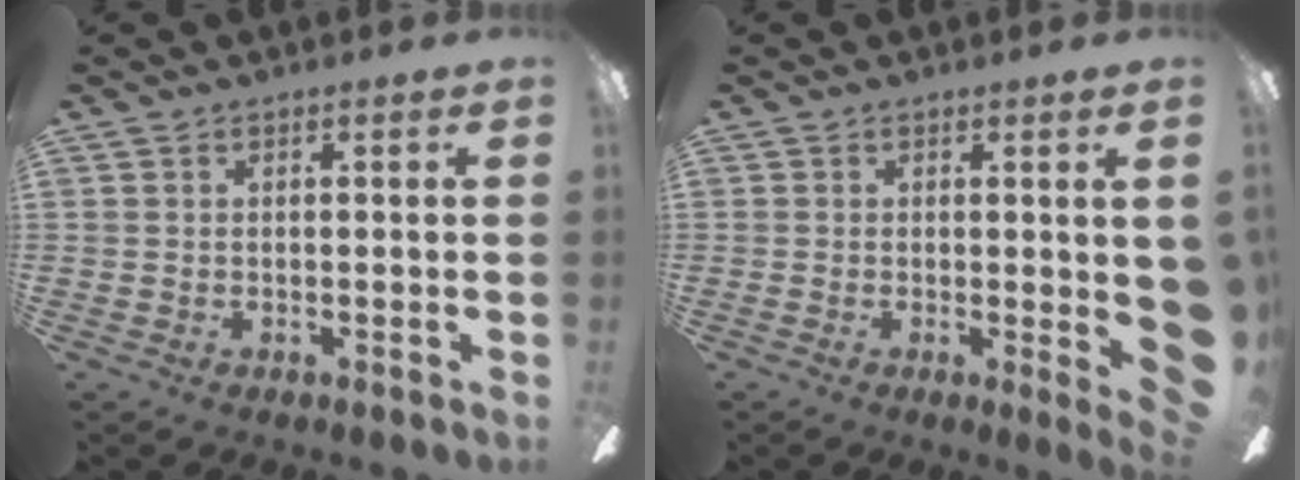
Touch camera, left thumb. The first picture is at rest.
{"total": 5.4, "force": [-0.4, 1.0, 5.3], "torque": [-0.060, -0.018, 0.002]}